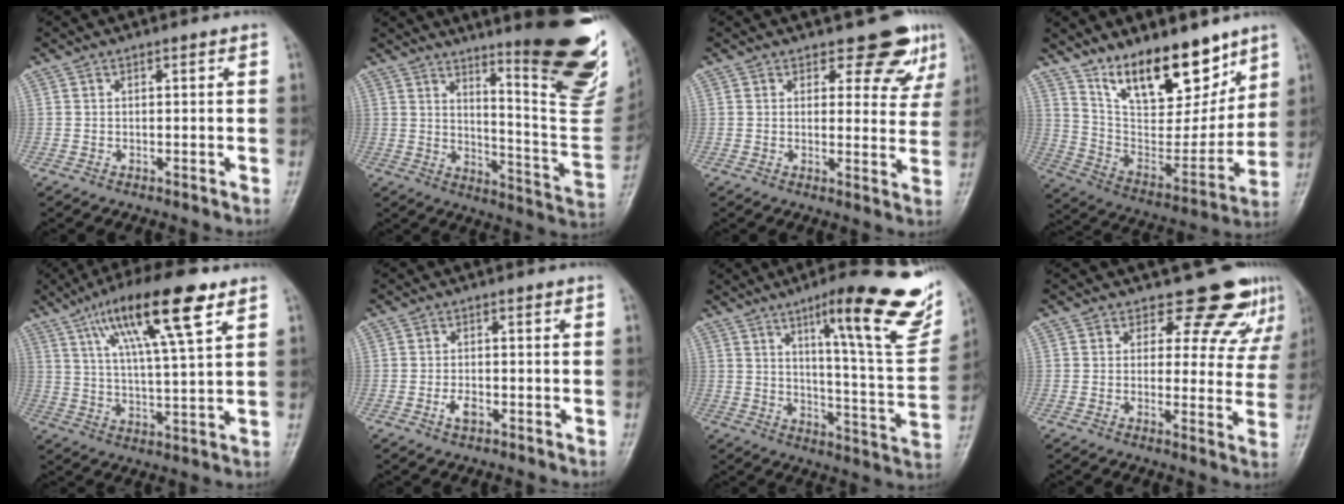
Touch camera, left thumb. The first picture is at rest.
{"total": 25.1, "force": [14.7, 4.7, 19.8], "torque": [-0.227, -0.099, 0.203]}
{"total": 7.0, "force": [5.5, 3.4, 2.5], "torque": [0.001, -0.042, 0.060]}
{"total": 19.3, "force": [13.2, 8.3, 11.4], "torque": [-0.127, -0.083, 0.236]}
{"total": 16.7, "force": [8.7, 3.2, 13.9], "torque": [-0.235, -0.017, 0.152]}
{"total": 2.4, "force": [-1.0, 1.4, 1.8], "torque": [-0.031, 0.001, -0.019]}
{"total": 23.3, "force": [12.5, 4.2, 19.2], "torque": [-0.223, -0.047, 0.180]}
{"total": 9.7, "force": [8.0, 4.9, 2.5], "torque": [0.016, -0.050, 0.079]}